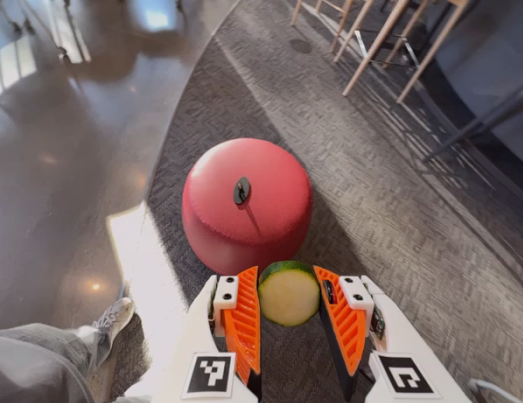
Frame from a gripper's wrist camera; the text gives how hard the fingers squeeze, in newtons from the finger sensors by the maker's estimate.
{"total": 12.9, "left": 12.9, "right": 13.0}